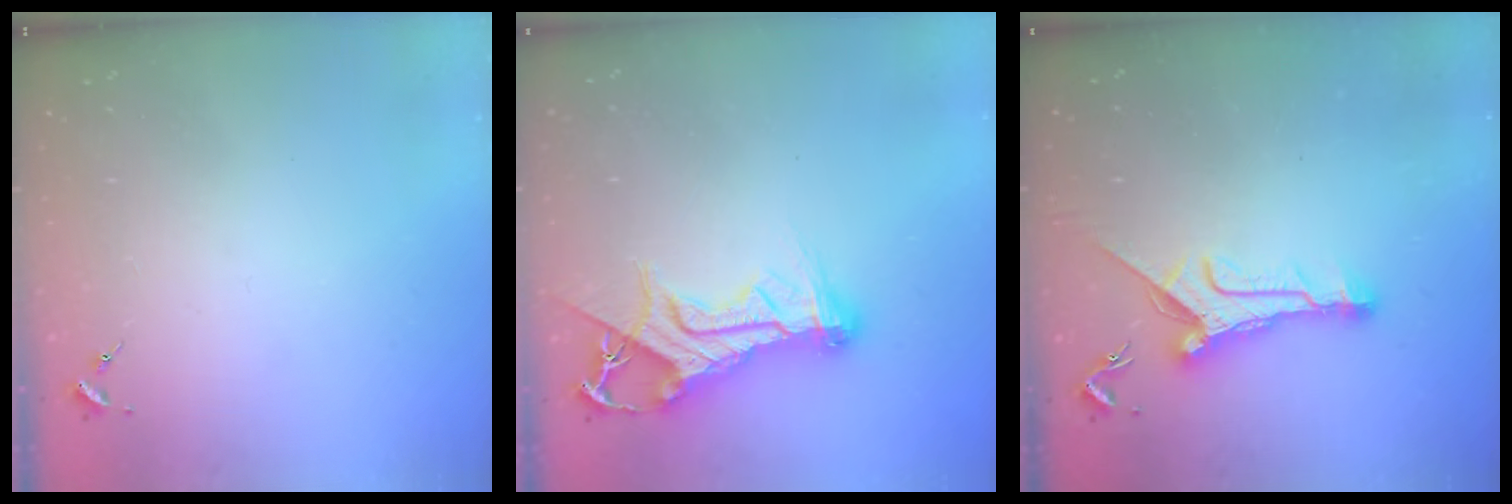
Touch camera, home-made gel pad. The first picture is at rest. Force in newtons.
{"total": 14.2, "press": 14.1, "slide": 1.5}
{"total": 10.7, "press": 10.6, "slide": 0.8}